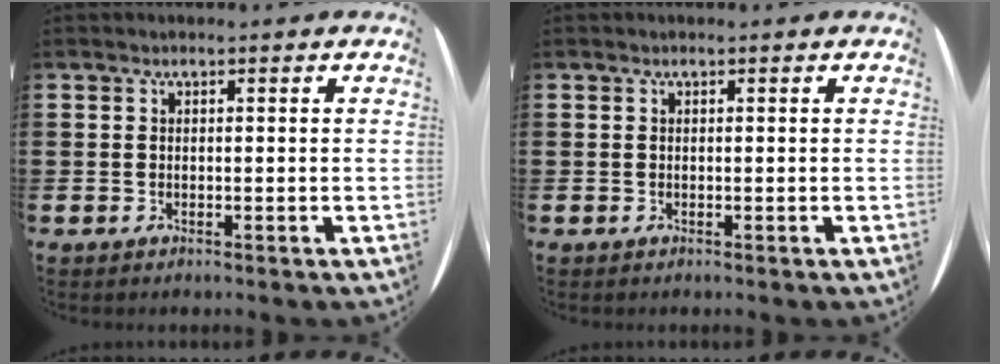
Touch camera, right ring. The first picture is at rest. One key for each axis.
{"total": 0.0}